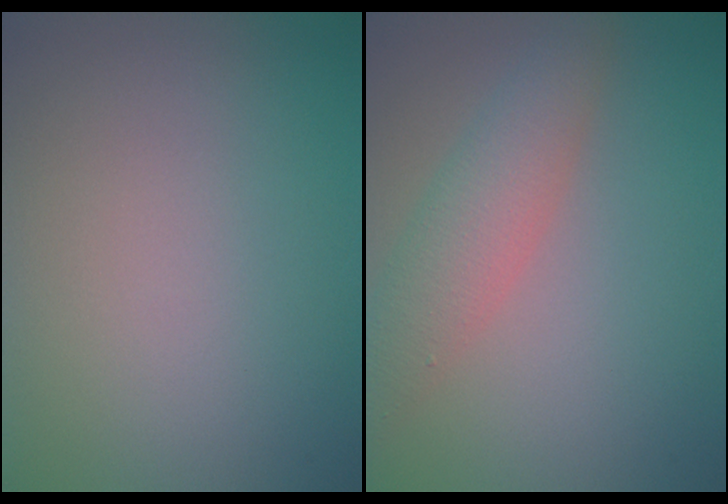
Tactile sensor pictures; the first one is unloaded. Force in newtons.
{"total": 4.0, "press": 4.0, "slide": 0.1}